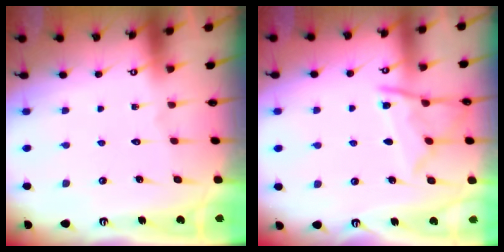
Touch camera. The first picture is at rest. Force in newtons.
{"total": 10.4, "press": 10.3, "slide": 1.1}